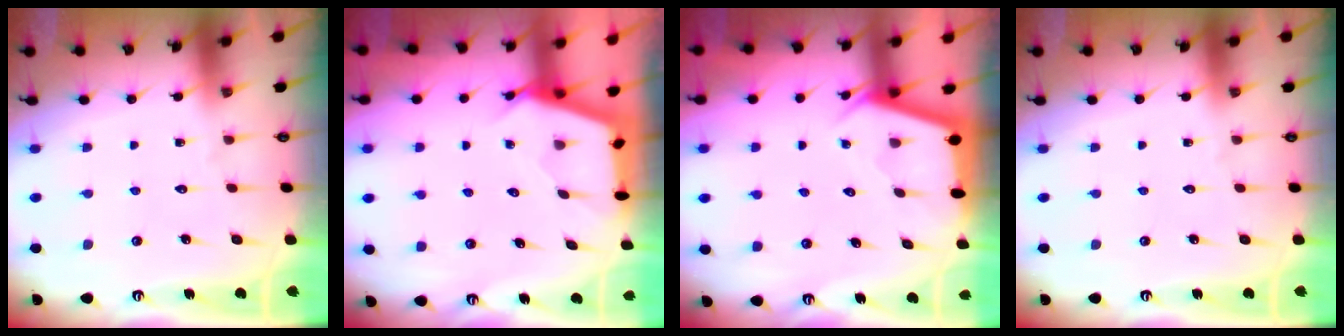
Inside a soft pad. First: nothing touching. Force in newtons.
{"total": 2.7, "press": 2.7, "slide": 0.3}
{"total": 2.8, "press": 2.8, "slide": 0.1}
{"total": 0.0}